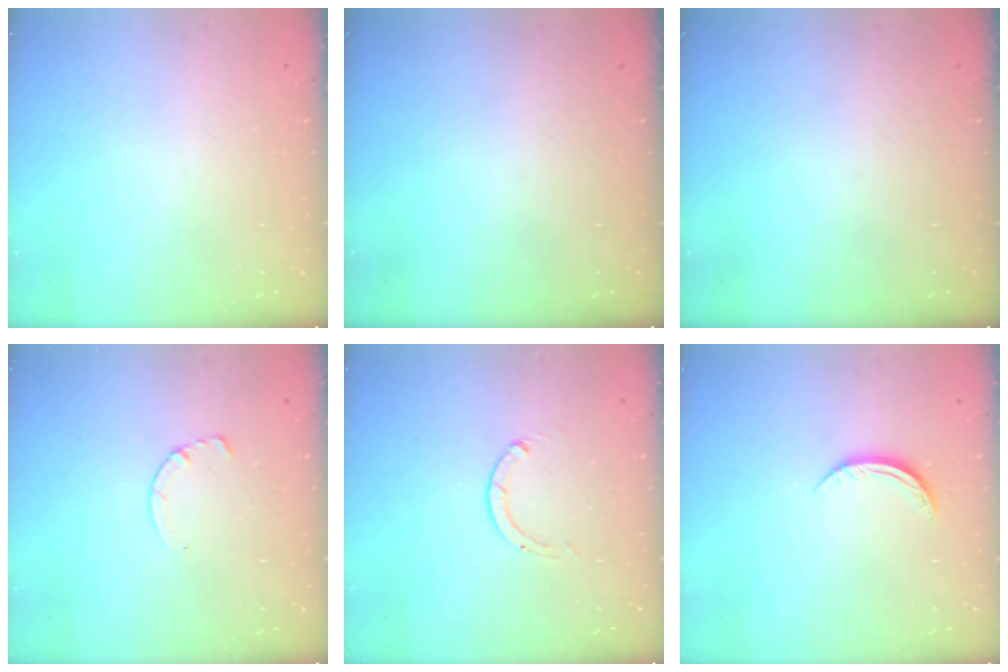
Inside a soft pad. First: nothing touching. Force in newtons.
{"total": 0.0}
{"total": 0.0}
{"total": 2.9, "press": 2.9, "slide": 0.4}
{"total": 0.0}
{"total": 6.1, "press": 6.1, "slide": 0.5}